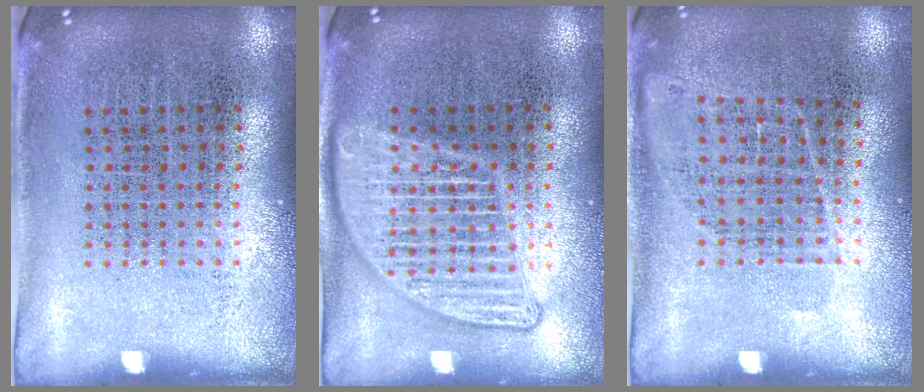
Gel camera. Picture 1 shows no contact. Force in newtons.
{"total": 3.0, "press": 3.0, "slide": 0.3}
{"total": 0.9, "press": 0.7, "slide": 0.5}